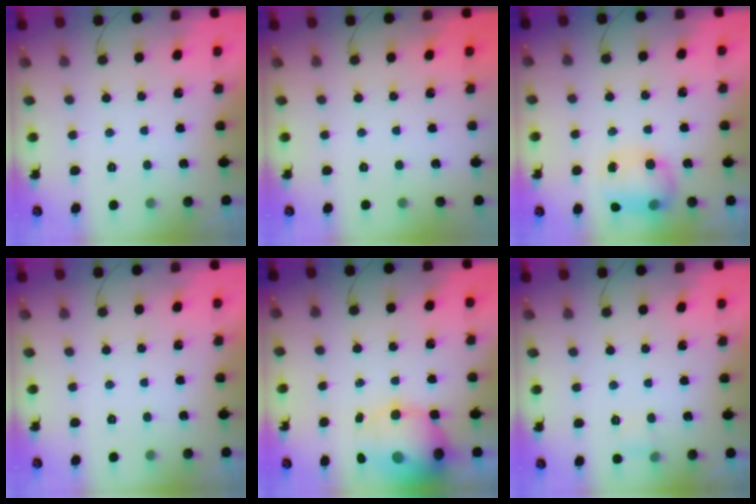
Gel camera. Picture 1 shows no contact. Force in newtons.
{"total": 0.0}
{"total": 12.1, "press": 9.7, "slide": 7.2}
{"total": 0.0}
{"total": 13.1, "press": 12.8, "slide": 3.0}
{"total": 3.5, "press": 3.3, "slide": 1.2}